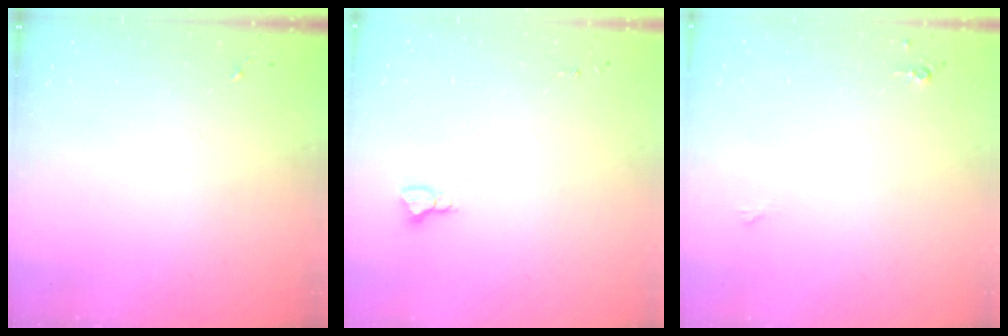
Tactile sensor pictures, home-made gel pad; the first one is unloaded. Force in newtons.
{"total": 3.2, "press": 3.2, "slide": 0.2}
{"total": 4.1, "press": 4.0, "slide": 0.7}